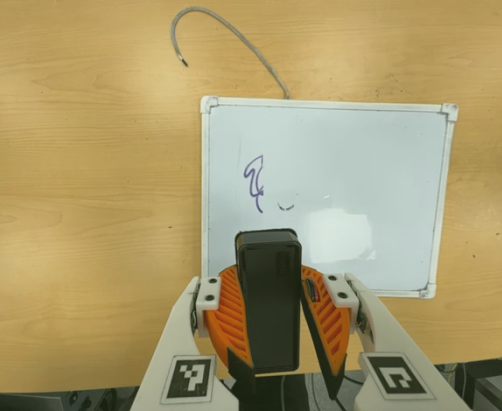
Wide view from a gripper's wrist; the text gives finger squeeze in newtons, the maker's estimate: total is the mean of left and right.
{"total": 10.4, "left": 10.3, "right": 10.4}